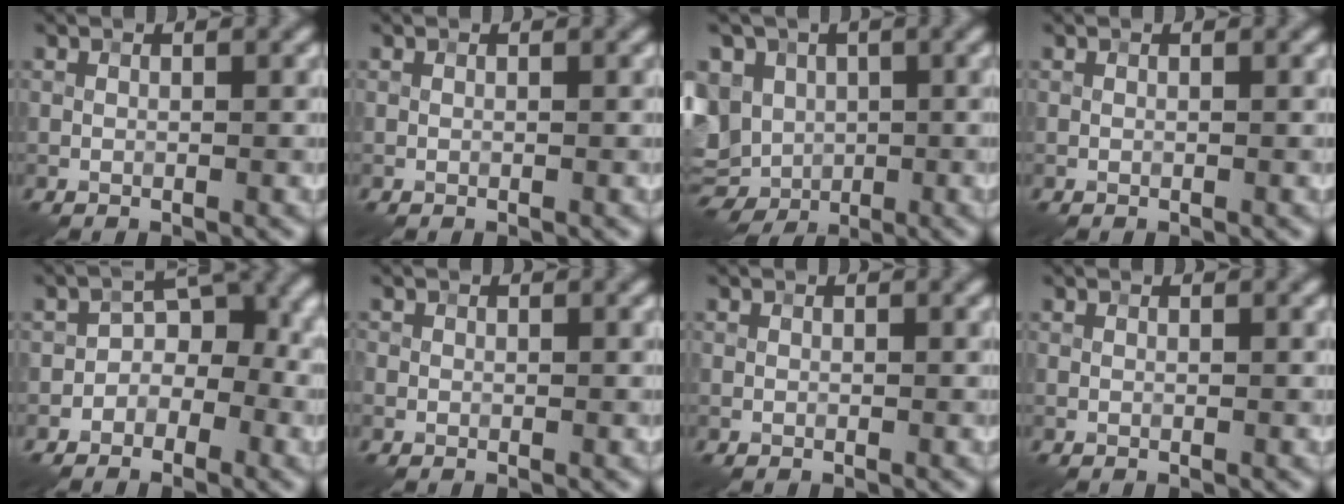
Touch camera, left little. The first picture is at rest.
{"total": 0.0}
{"total": 10.0, "force": [-2.3, 8.4, 4.9], "torque": [-0.080, 0.004, -0.060]}
{"total": 0.0}
{"total": 3.6, "force": [-1.6, 2.6, 1.9], "torque": [-0.016, 0.003, -0.037]}
{"total": 0.6, "force": [0.0, 0.6, 0.0], "torque": [0.008, -0.004, -0.003]}
{"total": 0.6, "force": [-0.1, 0.5, -0.1], "torque": [0.008, -0.004, -0.003]}
{"total": 0.0}